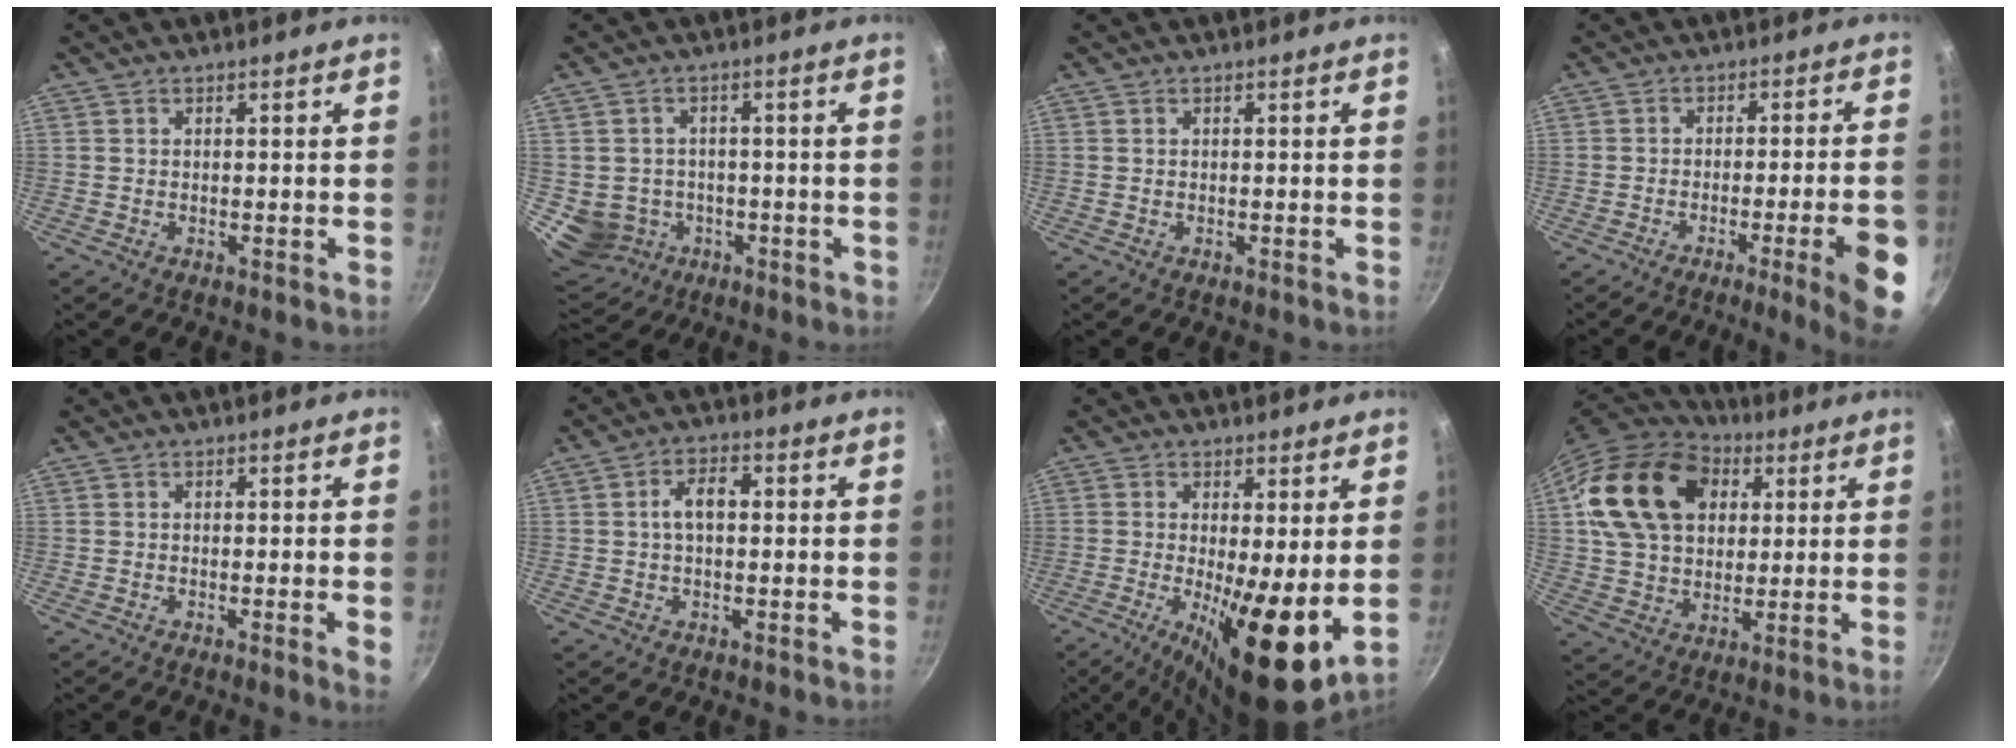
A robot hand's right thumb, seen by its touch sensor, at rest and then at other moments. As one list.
[{"total": 8.8, "force": [-2.0, 8.0, 3.0], "torque": [-0.029, 0.021, -0.008]}, {"total": 0.0}, {"total": 11.7, "force": [-4.6, 0.8, 10.7], "torque": [-0.135, 0.020, -0.054]}, {"total": 2.5, "force": [-0.5, 0.1, 2.4], "torque": [-0.037, -0.009, -0.006]}, {"total": 5.0, "force": [0.4, 2.8, 4.2], "torque": [-0.065, 0.014, 0.002]}, {"total": 14.6, "force": [-1.2, 3.8, 14.1], "torque": [-0.216, -0.032, -0.012]}, {"total": 22.0, "force": [6.8, 15.6, 14.0], "torque": [-0.229, 0.004, 0.118]}]